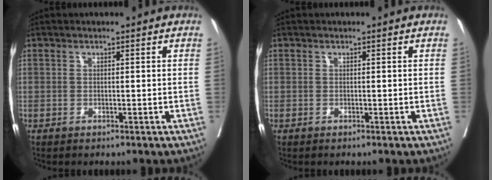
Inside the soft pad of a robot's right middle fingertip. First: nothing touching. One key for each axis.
{"total": 0.0}